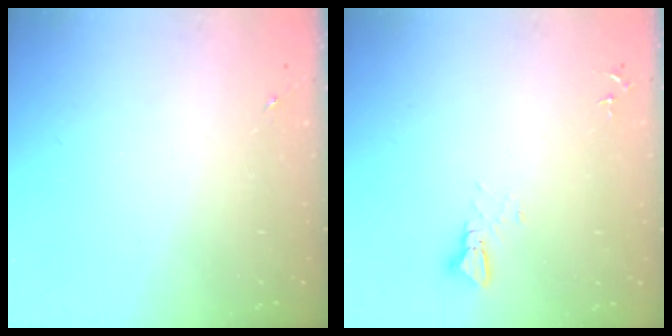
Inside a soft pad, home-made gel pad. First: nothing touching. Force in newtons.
{"total": 2.4, "press": 2.4, "slide": 0.1}